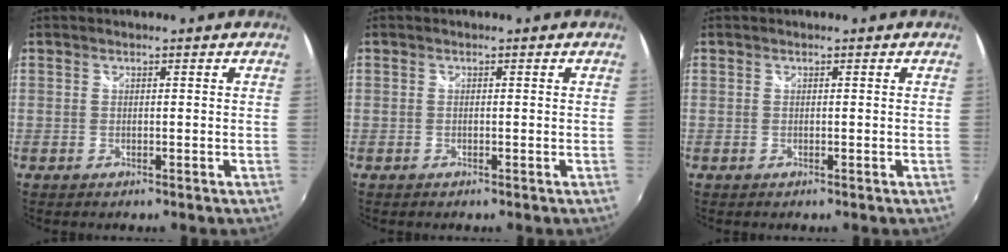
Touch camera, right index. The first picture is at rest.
{"total": 0.0}
{"total": 0.0}